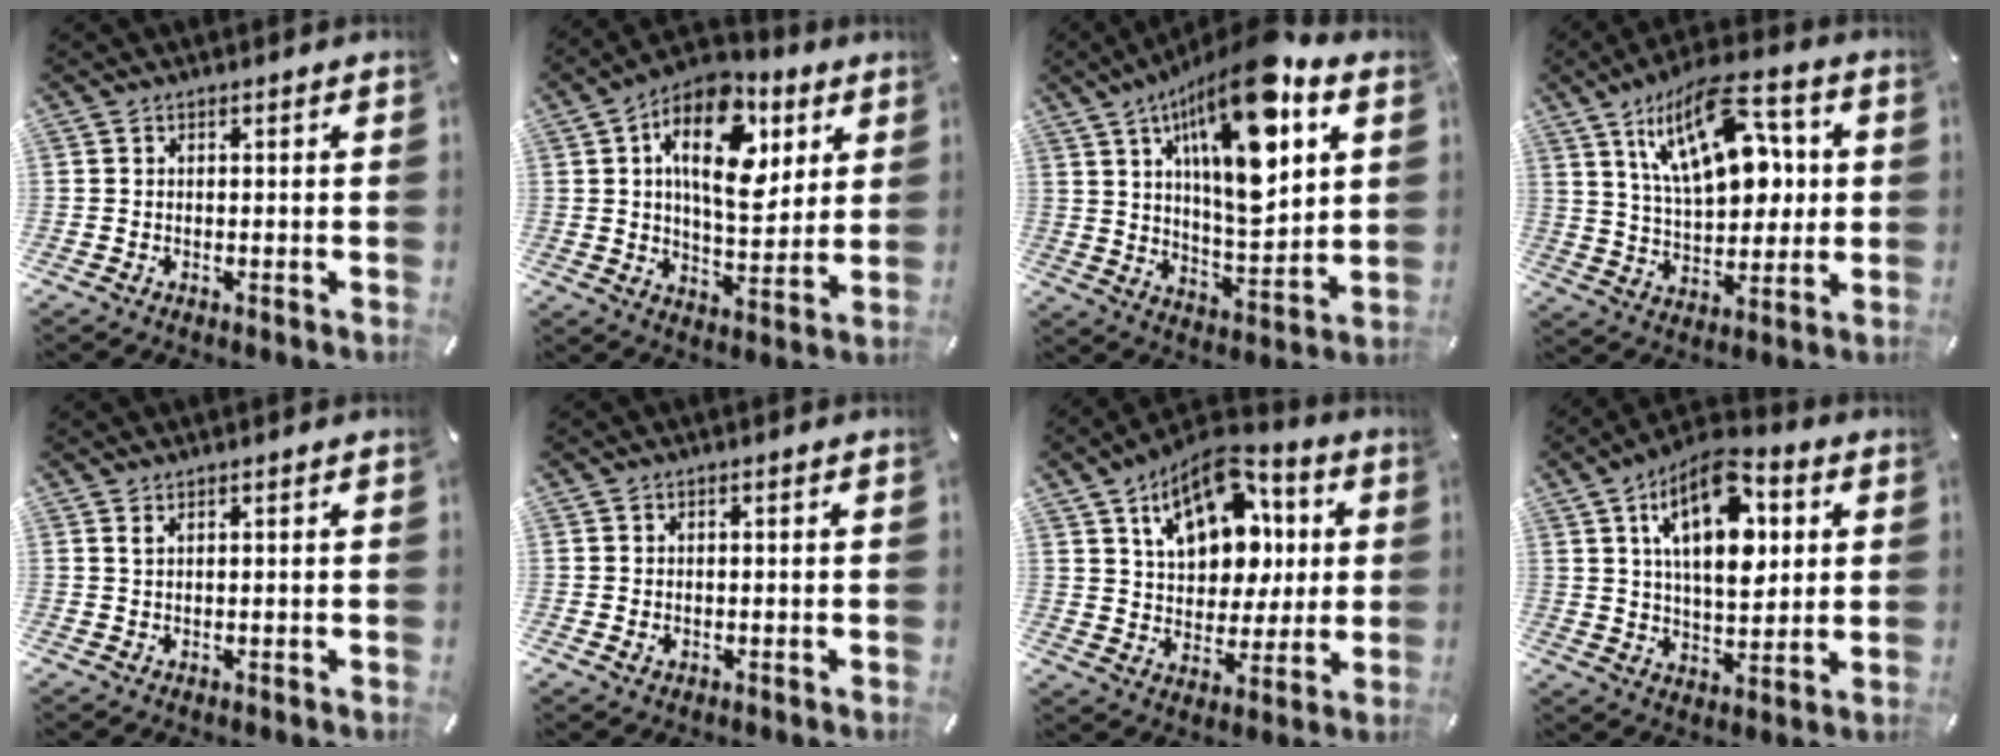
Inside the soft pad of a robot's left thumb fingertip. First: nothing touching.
{"total": 17.9, "force": [7.1, 10.0, 13.0], "torque": [-0.204, -0.020, 0.119]}
{"total": 21.6, "force": [9.7, 7.7, 17.7], "torque": [-0.299, -0.046, 0.144]}
{"total": 21.7, "force": [8.4, 11.1, 16.6], "torque": [-0.290, -0.024, 0.135]}
{"total": 1.0, "force": [0.5, 0.1, 0.8], "torque": [-0.016, -0.001, 0.010]}
{"total": 1.1, "force": [-0.1, 1.0, 0.6], "torque": [-0.013, 0.004, -0.003]}
{"total": 17.6, "force": [7.8, 11.9, 10.3], "torque": [-0.163, -0.029, 0.144]}
{"total": 17.3, "force": [6.7, 8.9, 13.2], "torque": [-0.231, -0.021, 0.109]}